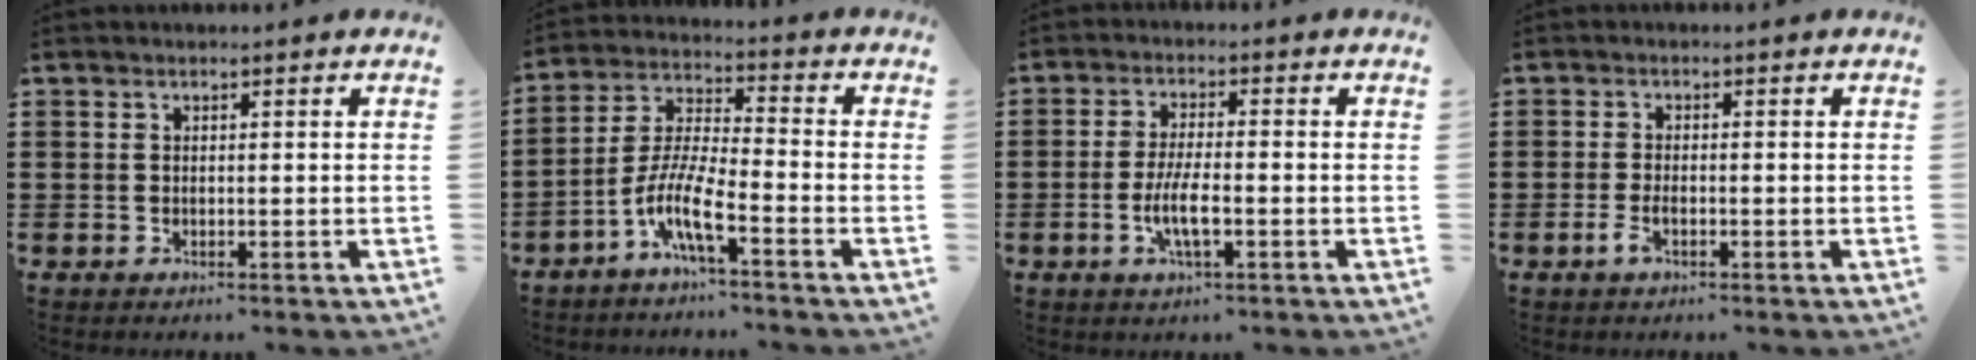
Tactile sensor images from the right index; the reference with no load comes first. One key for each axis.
{"total": 8.1, "fx": -4.8, "fy": 1.5, "fz": 6.3, "tx": -0.152, "ty": -0.011, "tz": -0.100}
{"total": 5.3, "fx": -1.7, "fy": 1.2, "fz": 4.8, "tx": -0.101, "ty": -0.005, "tz": -0.034}
{"total": 2.3, "fx": -1.1, "fy": 0.6, "fz": 1.9, "tx": -0.049, "ty": -0.006, "tz": -0.025}